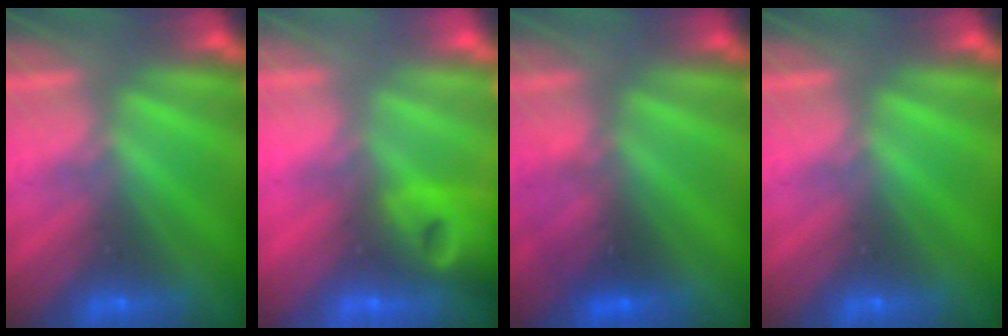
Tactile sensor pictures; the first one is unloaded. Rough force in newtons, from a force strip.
{"total": 10.3}
{"total": 2.8}
{"total": 0.0}